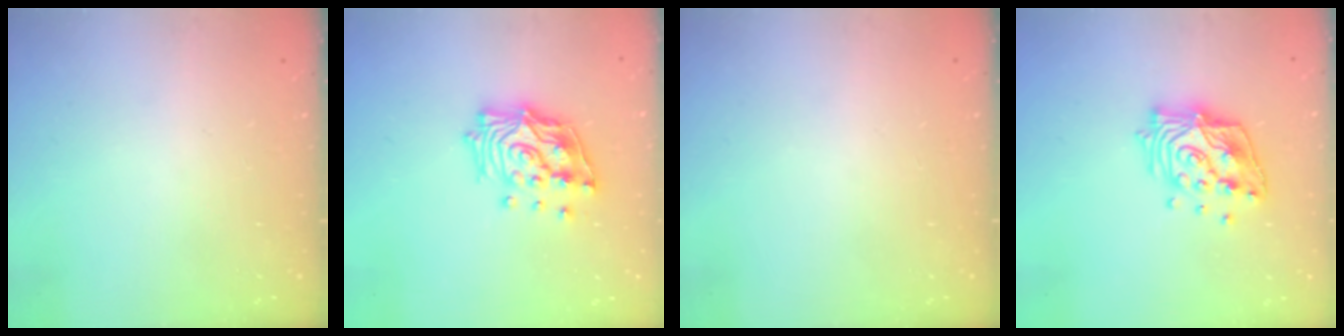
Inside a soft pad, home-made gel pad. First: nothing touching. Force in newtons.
{"total": 17.0, "press": 16.8, "slide": 2.2}
{"total": 0.0}
{"total": 15.5, "press": 15.5, "slide": 1.2}